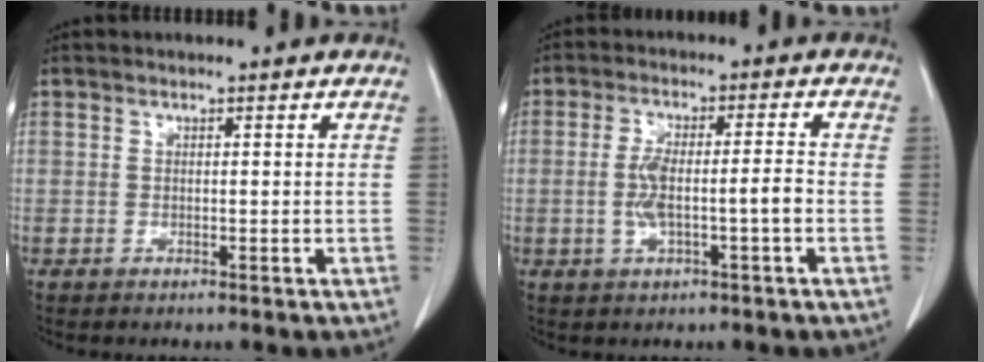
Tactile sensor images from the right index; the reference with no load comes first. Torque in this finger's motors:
{"motor_torque": [0.20, 0.02, 0.37, 0.10]}